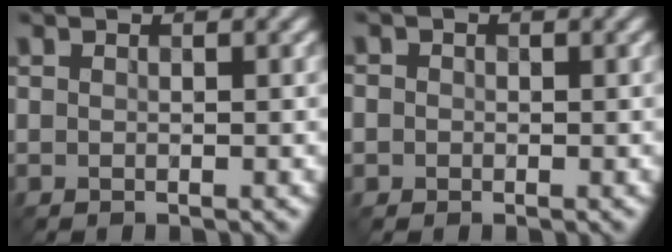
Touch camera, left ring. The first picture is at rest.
{"total": 1.4, "force": [0.1, 1.3, 0.4], "torque": [0.000, 0.002, -0.009]}